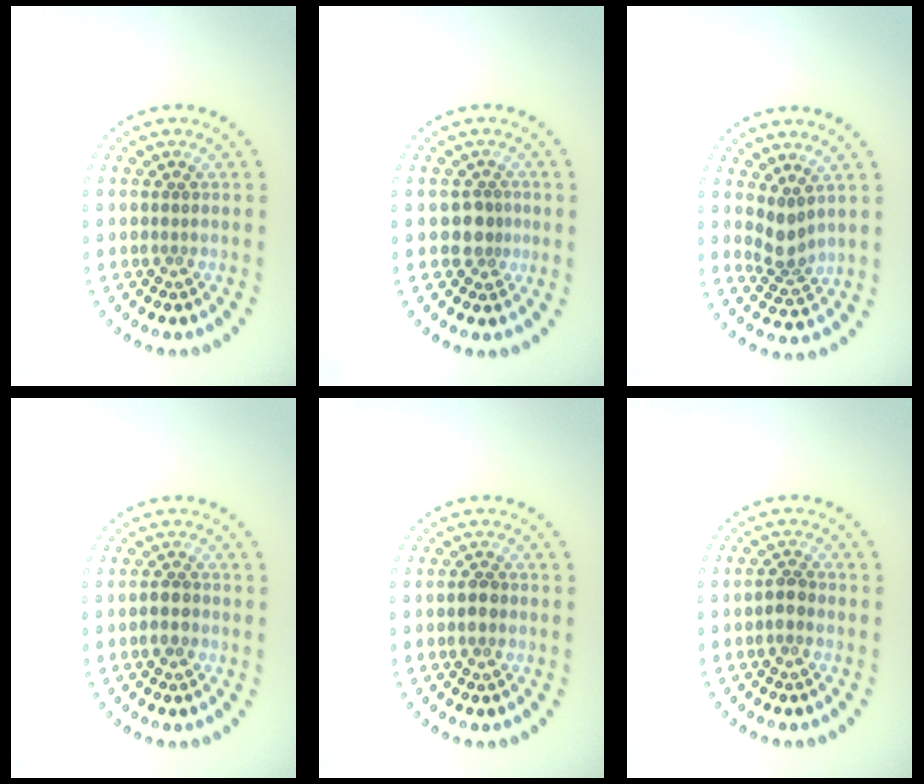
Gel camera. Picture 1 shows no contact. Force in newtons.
{"total": 1.9, "press": 1.6, "slide": 1.1}
{"total": 2.4, "press": 1.9, "slide": 1.5}
{"total": 1.5, "press": 1.4, "slide": 0.6}
{"total": 1.4, "press": 1.4, "slide": 0.1}
{"total": 1.4, "press": 1.4, "slide": 0.4}